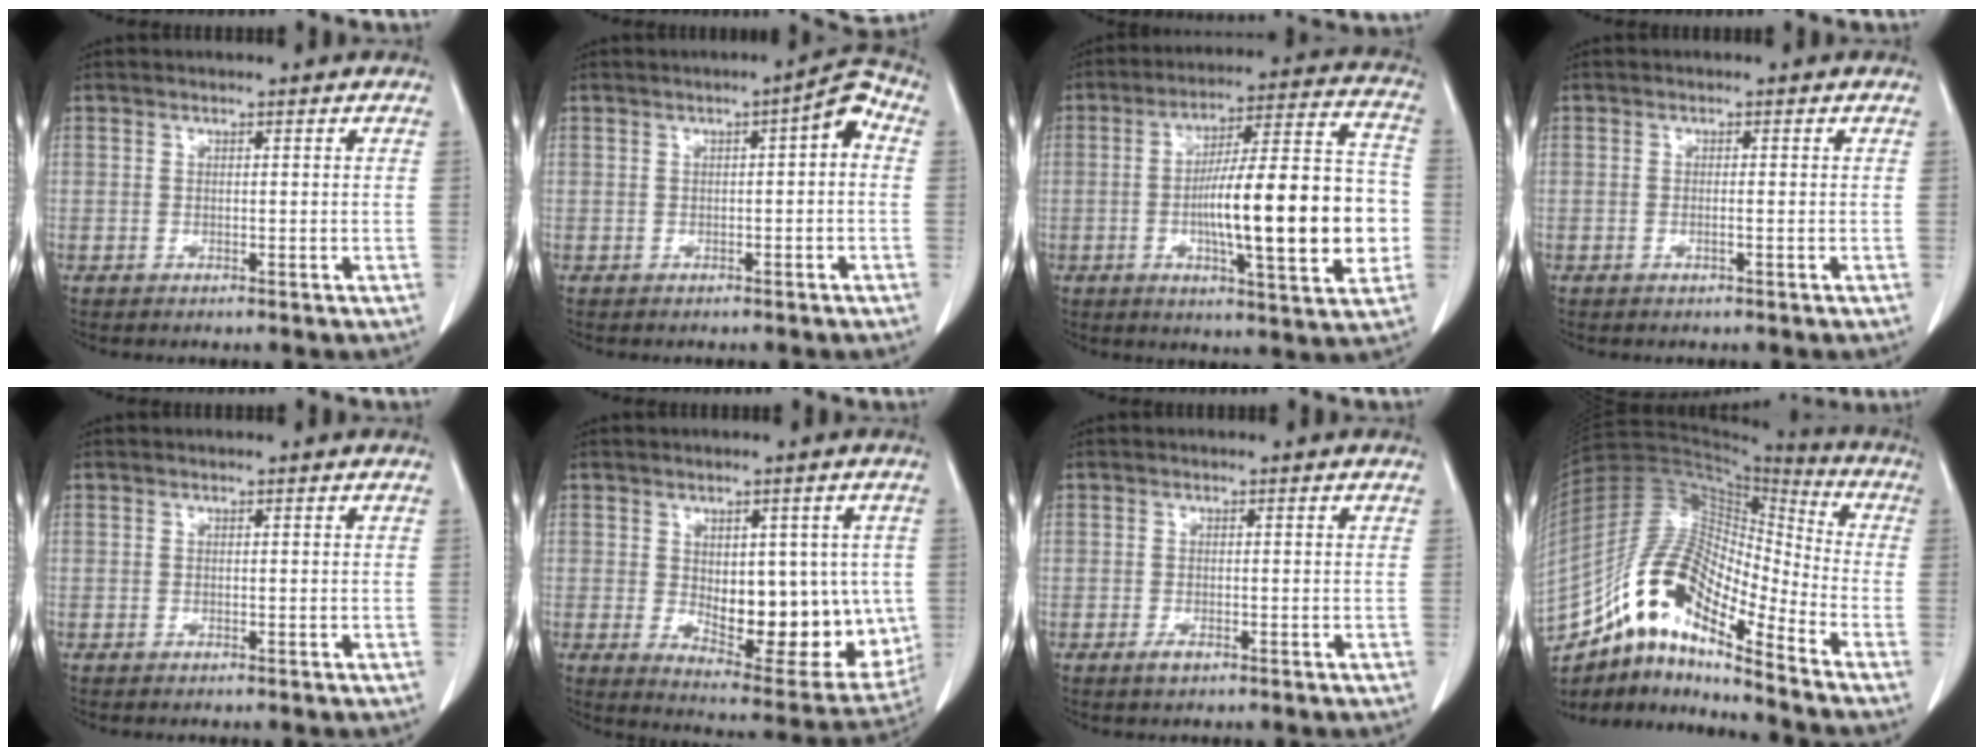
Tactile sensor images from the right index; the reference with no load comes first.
{"total": 4.4, "force": [0.6, 0.9, 4.3], "torque": [-0.053, 0.017, 0.002]}
{"total": 20.7, "force": [-2.8, 3.1, 20.2], "torque": [-0.292, 0.020, -0.041]}
{"total": 0.9, "force": [-0.2, 0.0, 0.9], "torque": [-0.017, -0.002, -0.003]}
{"total": 0.0}
{"total": 17.0, "force": [-0.8, 8.0, 15.0], "torque": [-0.203, -0.011, 0.015]}
{"total": 1.3, "force": [-0.6, 0.6, 1.0], "torque": [-0.015, -0.001, -0.006]}
{"total": 16.5, "force": [-11.0, 4.3, 11.5], "torque": [-0.219, 0.038, -0.197]}